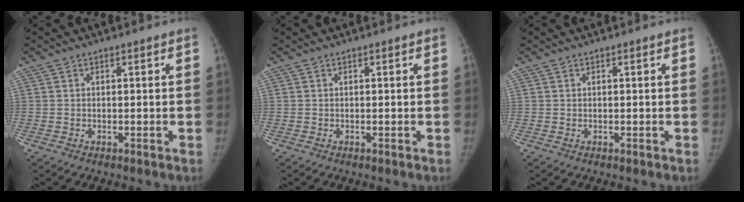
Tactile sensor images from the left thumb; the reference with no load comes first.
{"total": 0.0}
{"total": 0.0}